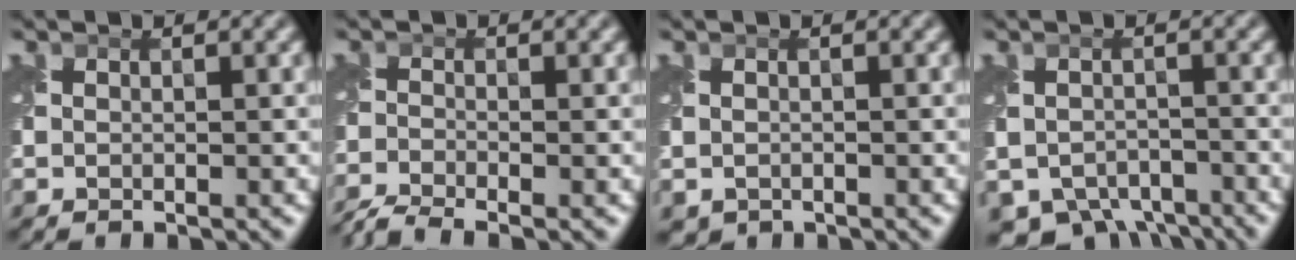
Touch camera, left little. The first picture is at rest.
{"total": 3.4, "force": [-3.1, 0.6, 1.4], "torque": [-0.031, -0.015, -0.075]}
{"total": 0.9, "force": [-0.4, 0.7, 0.3], "torque": [-0.008, -0.007, -0.005]}
{"total": 6.3, "force": [-4.9, 3.3, 2.2], "torque": [-0.028, -0.023, -0.074]}